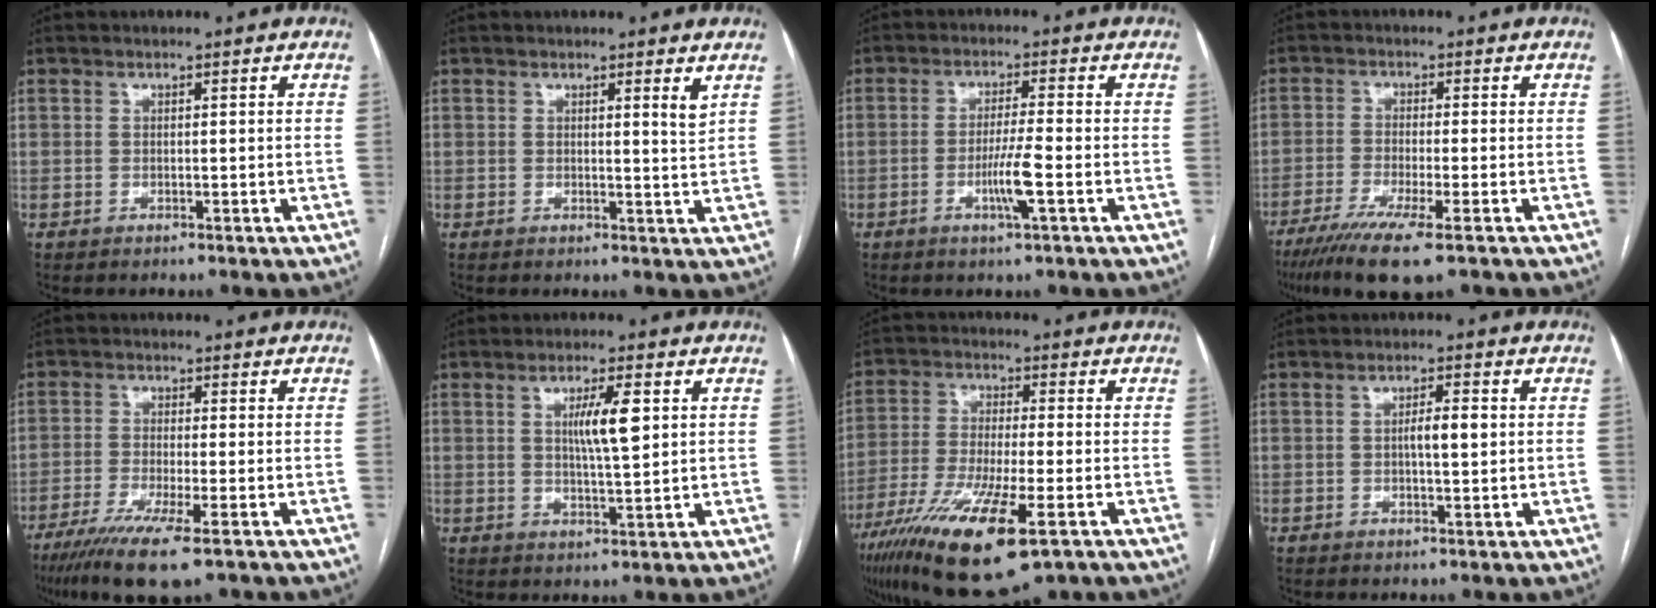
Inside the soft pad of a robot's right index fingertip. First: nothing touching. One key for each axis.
{"total": 1.9, "fx": 1.2, "fy": -0.3, "fz": 1.5, "tx": -0.023, "ty": -0.011, "tz": 0.014}
{"total": 5.3, "fx": -1.9, "fy": -0.4, "fz": 4.9, "tx": -0.093, "ty": -0.009, "tz": -0.034}
{"total": 9.3, "fx": -6.2, "fy": 0.4, "fz": 7.0, "tx": -0.116, "ty": -0.023, "tz": -0.100}
{"total": 9.7, "fx": -6.3, "fy": 0.4, "fz": 7.4, "tx": -0.125, "ty": -0.025, "tz": -0.102}
{"total": 5.9, "fx": 1.5, "fy": 0.6, "fz": 5.6, "tx": -0.099, "ty": 0.000, "tz": 0.027}
{"total": 17.6, "fx": -9.4, "fy": 3.1, "fz": 14.5, "tx": -0.273, "ty": -0.044, "tz": -0.161}
{"total": 3.3, "fx": 0.2, "fy": 0.6, "fz": 3.2, "tx": -0.053, "ty": 0.002, "tz": 0.002}